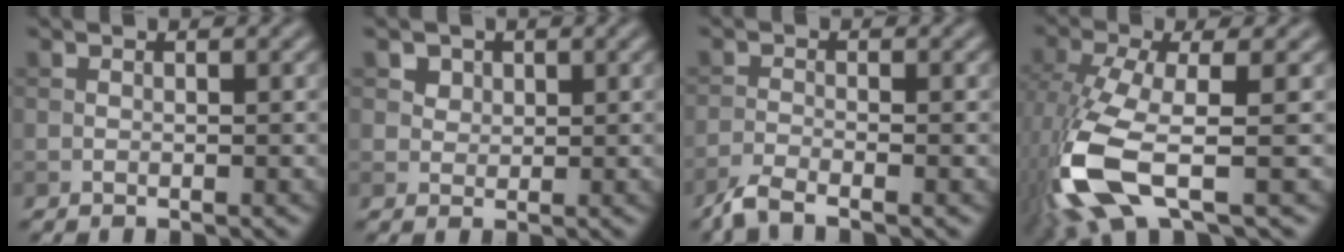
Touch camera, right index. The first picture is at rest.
{"total": 2.9, "force": [1.7, 2.1, 1.1], "torque": [-0.034, -0.003, 0.038]}
{"total": 2.9, "force": [-2.3, 0.5, 1.6], "torque": [-0.039, -0.008, -0.057]}
{"total": 9.3, "force": [-3.4, 3.2, 8.1], "torque": [-0.203, -0.016, -0.072]}